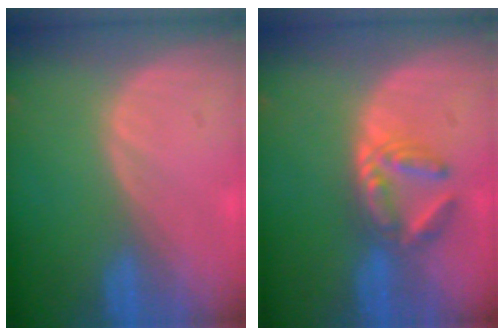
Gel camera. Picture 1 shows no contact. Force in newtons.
{"total": 5.7, "press": 5.1, "slide": 2.6}